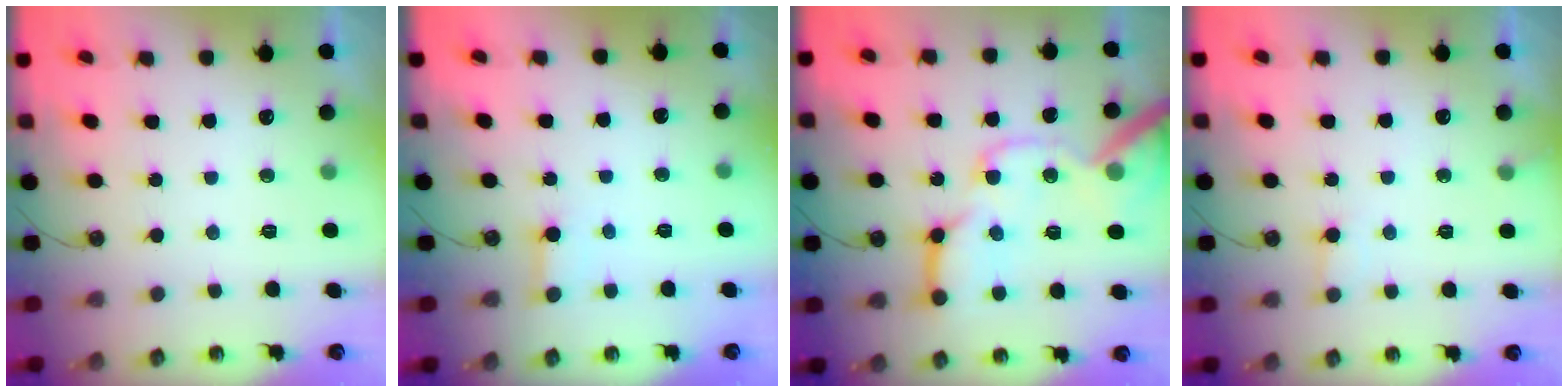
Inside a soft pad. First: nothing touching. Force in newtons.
{"total": 2.4, "press": 2.4, "slide": 0.1}
{"total": 22.4, "press": 22.2, "slide": 2.8}
{"total": 6.3, "press": 6.3, "slide": 0.4}